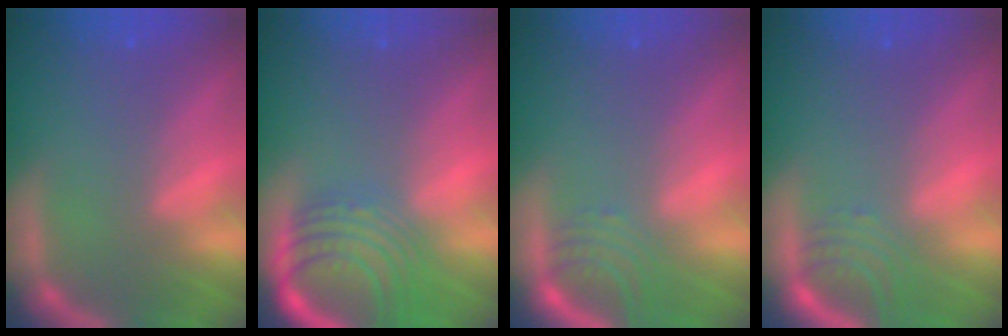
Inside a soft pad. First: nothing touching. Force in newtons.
{"total": 8.5}
{"total": 3.0}
{"total": 3.0}